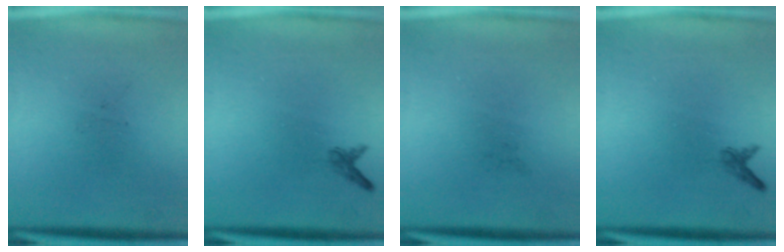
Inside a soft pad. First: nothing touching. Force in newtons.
{"total": 1.1}
{"total": 0.0}
{"total": 1.1}